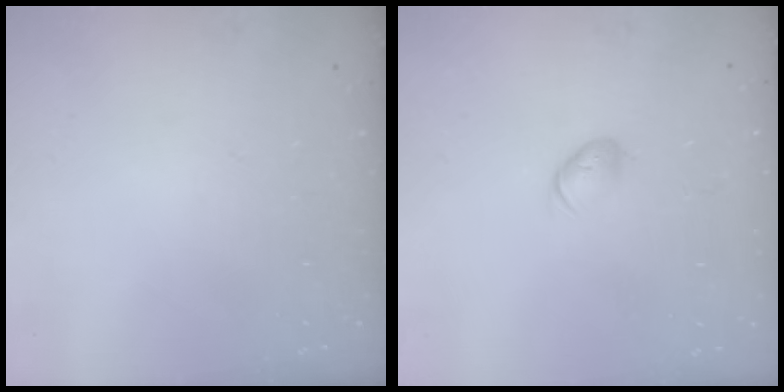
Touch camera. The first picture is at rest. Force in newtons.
{"total": 6.4, "press": 6.3, "slide": 1.2}